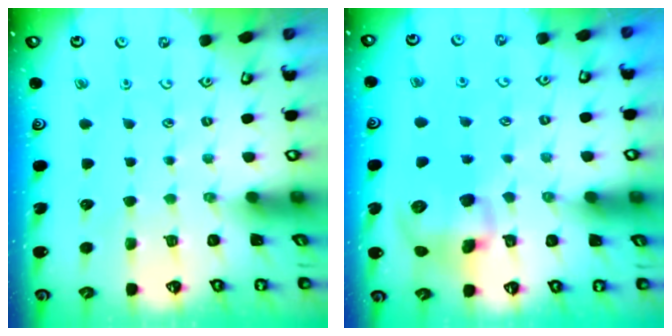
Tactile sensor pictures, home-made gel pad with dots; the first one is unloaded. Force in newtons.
{"total": 11.1, "press": 10.9, "slide": 2.2}